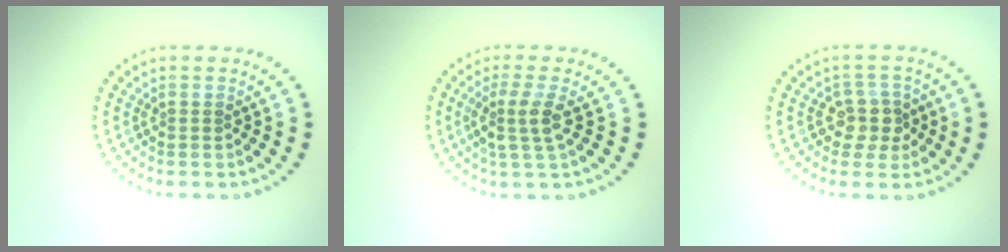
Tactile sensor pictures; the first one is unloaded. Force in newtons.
{"total": 2.8, "press": 2.3, "slide": 1.7}
{"total": 2.7, "press": 2.3, "slide": 1.3}